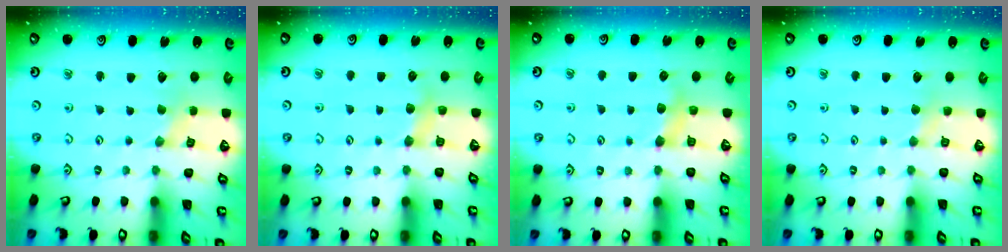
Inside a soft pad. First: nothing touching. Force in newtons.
{"total": 5.1, "press": 5.0, "slide": 0.7}
{"total": 4.3, "press": 4.2, "slide": 0.5}
{"total": 2.5, "press": 2.5, "slide": 0.4}